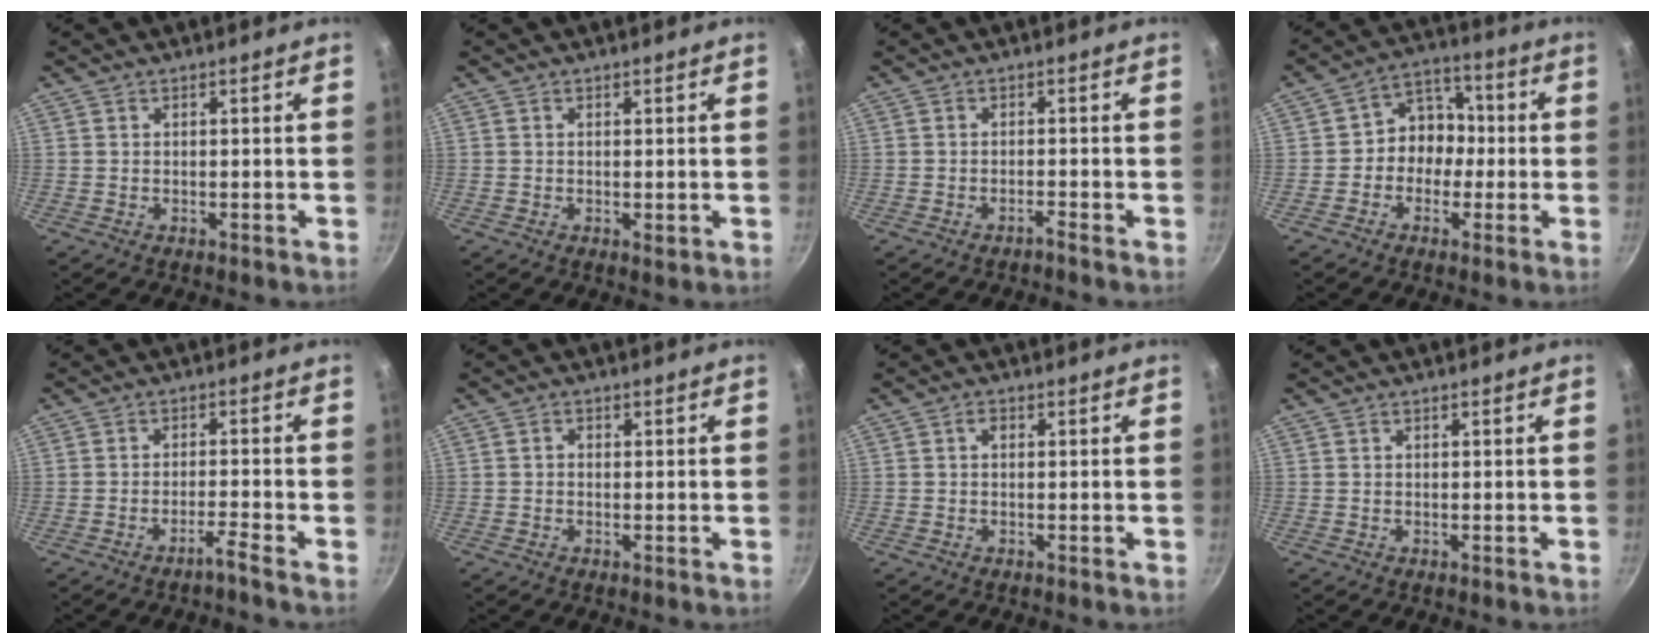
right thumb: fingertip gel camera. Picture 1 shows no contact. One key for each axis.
{"total": 1.0, "fx": -0.1, "fy": 0.4, "fz": 0.9, "tx": -0.015, "ty": -0.003, "tz": -0.001}
{"total": 1.0, "fx": -1.0, "fy": -0.2, "fz": 0.4, "tx": -0.010, "ty": 0.011, "tz": -0.014}
{"total": 8.2, "fx": -1.1, "fy": 7.1, "fz": 4.0, "tx": -0.010, "ty": 0.032, "tz": -0.033}
{"total": 2.6, "fx": -2.1, "fy": -0.6, "fz": 1.4, "tx": -0.038, "ty": 0.020, "tz": -0.035}
{"total": 1.1, "fx": -0.1, "fy": 0.9, "fz": 0.6, "tx": -0.011, "ty": 0.006, "tz": -0.002}
{"total": 1.2, "fx": 0.1, "fy": 0.8, "fz": 0.9, "tx": -0.015, "ty": 0.006, "tz": -0.002}
{"total": 0.0}